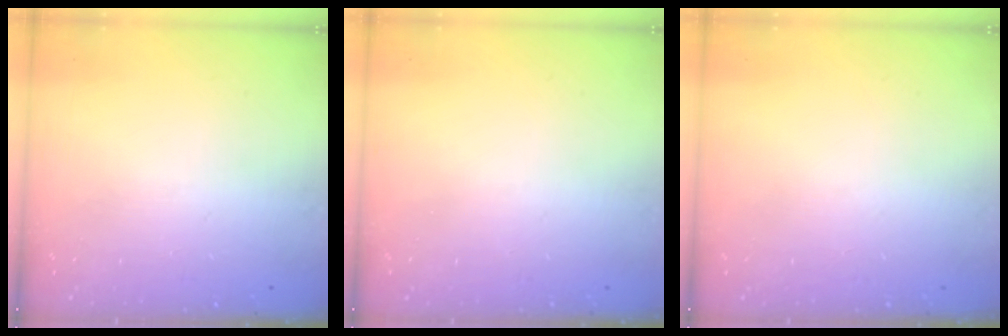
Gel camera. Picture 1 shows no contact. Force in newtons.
{"total": 0.0}
{"total": 0.0}